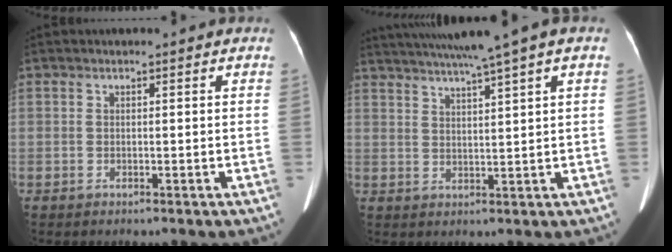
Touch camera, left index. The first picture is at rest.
{"total": 11.1, "force": [8.4, -1.2, 7.2], "torque": [-0.118, 0.024, 0.120]}